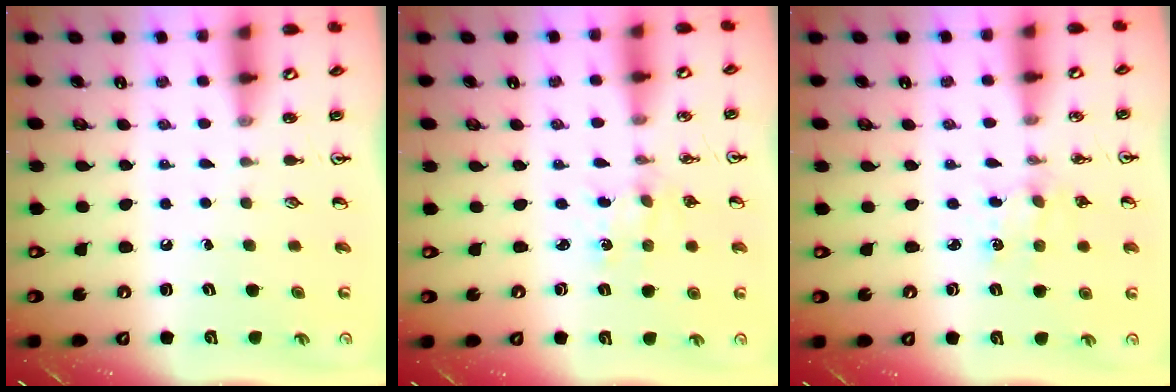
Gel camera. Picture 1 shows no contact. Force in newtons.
{"total": 0.9, "press": 0.9, "slide": 0.2}
{"total": 2.8, "press": 2.8, "slide": 0.4}